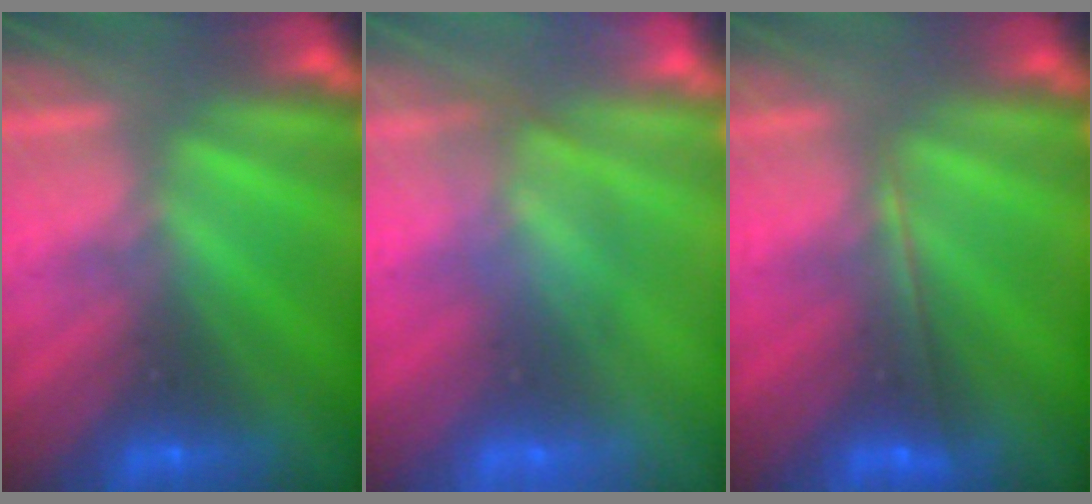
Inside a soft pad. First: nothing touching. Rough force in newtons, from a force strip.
{"total": 3.0}
{"total": 1.8}